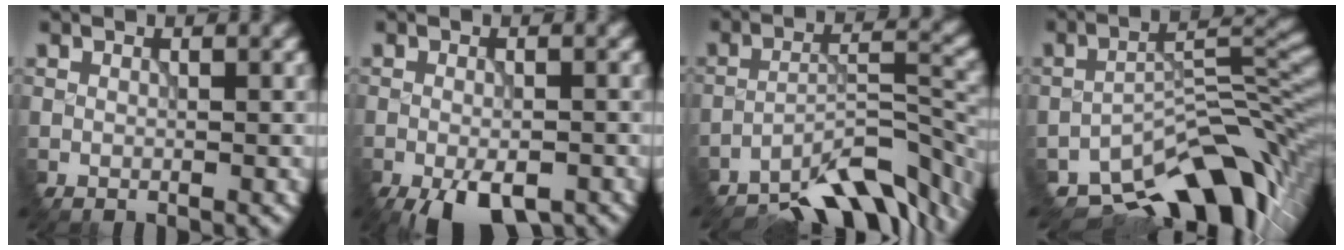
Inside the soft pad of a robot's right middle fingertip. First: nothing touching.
{"total": 6.2, "force": [-4.0, 2.4, 4.1], "torque": [-0.066, -0.018, -0.057]}
{"total": 9.8, "force": [-8.2, 2.2, 4.8], "torque": [-0.059, 0.003, -0.131]}
{"total": 11.1, "force": [-8.1, 3.9, 6.4], "torque": [-0.072, 0.003, -0.146]}